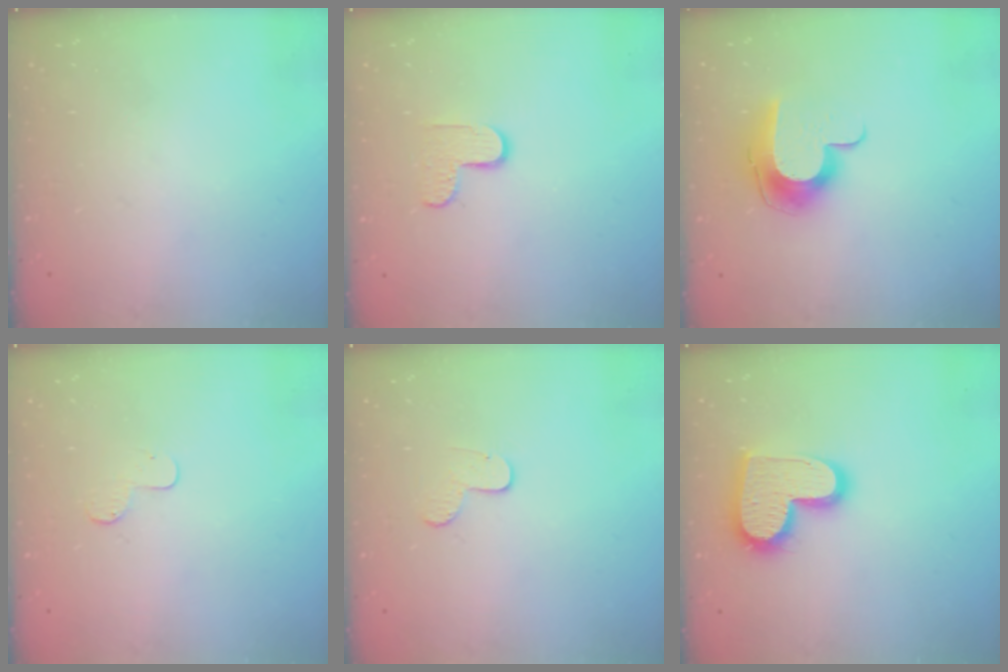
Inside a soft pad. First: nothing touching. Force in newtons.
{"total": 5.5, "press": 5.5, "slide": 0.5}
{"total": 10.2, "press": 10.2, "slide": 0.5}
{"total": 3.7, "press": 3.7, "slide": 0.3}
{"total": 3.7, "press": 3.7, "slide": 0.4}
{"total": 16.0, "press": 16.0, "slide": 1.0}